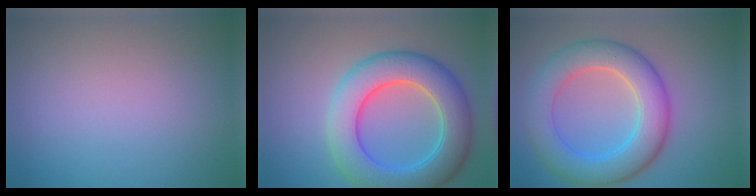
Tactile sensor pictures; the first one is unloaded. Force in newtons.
{"total": 8.4, "press": 8.4, "slide": 0.2}
{"total": 7.5, "press": 7.4, "slide": 0.5}